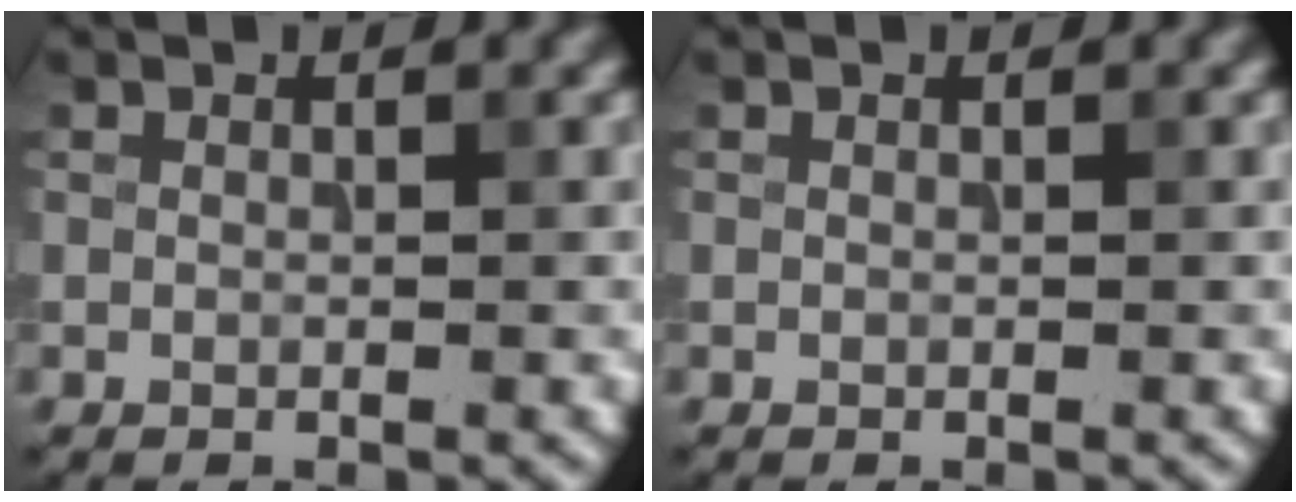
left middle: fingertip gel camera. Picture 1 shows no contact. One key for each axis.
{"total": 0.0}